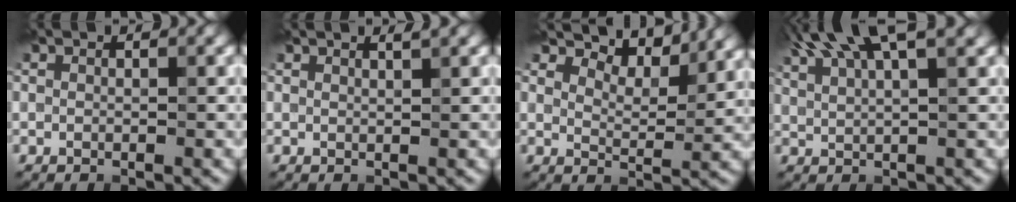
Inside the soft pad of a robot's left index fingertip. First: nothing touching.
{"total": 1.3, "force": [1.0, 0.3, 0.8], "torque": [-0.004, 0.000, 0.009]}
{"total": 6.4, "force": [5.7, 1.9, 2.4], "torque": [-0.047, 0.004, 0.077]}
{"total": 8.5, "force": [5.7, 2.3, 5.9], "torque": [-0.091, 0.028, 0.076]}